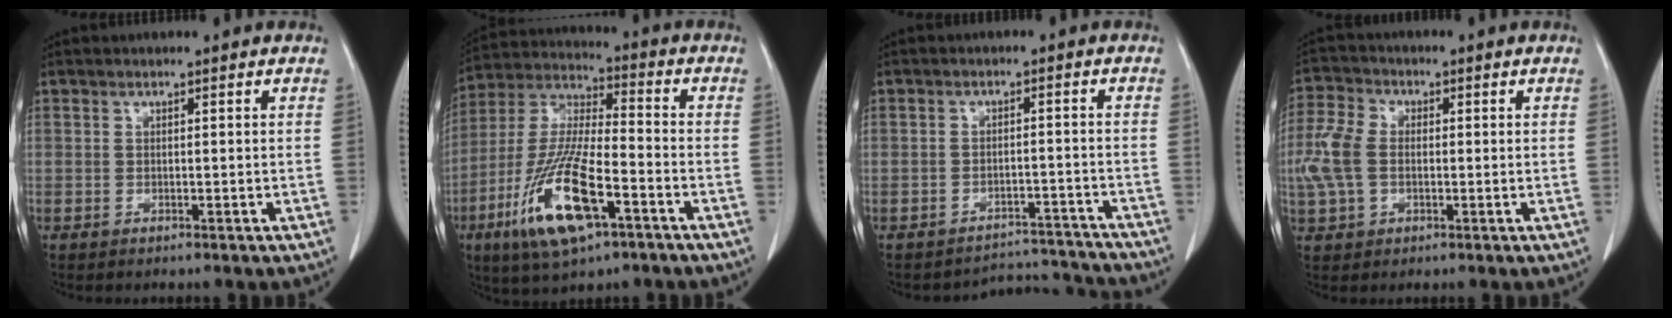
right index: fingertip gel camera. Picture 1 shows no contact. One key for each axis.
{"total": 16.5, "fx": -7.4, "fy": 4.0, "fz": 14.3, "tx": -0.306, "ty": -0.020, "tz": -0.130}
{"total": 6.9, "fx": -6.4, "fy": 1.3, "fz": -2.0, "tx": 0.036, "ty": 0.036, "tz": -0.078}
{"total": 7.4, "fx": -0.5, "fy": 5.1, "fz": 5.3, "tx": -0.149, "ty": 0.016, "tz": -0.012}